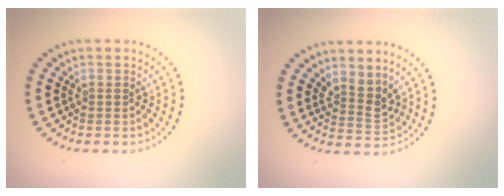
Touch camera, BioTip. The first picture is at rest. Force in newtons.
{"total": 2.5, "press": 1.8, "slide": 1.7}